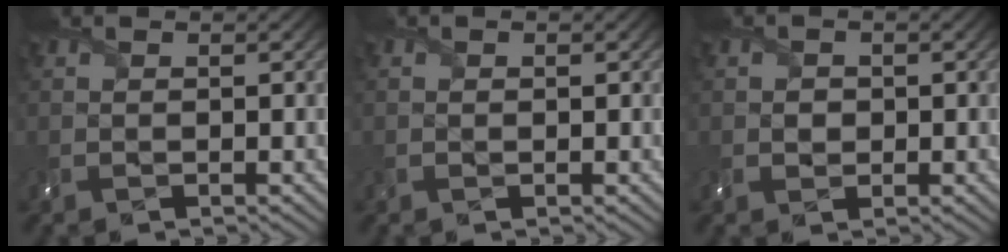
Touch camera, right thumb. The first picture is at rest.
{"total": 0.0}
{"total": 1.4, "force": [-0.1, 1.3, 0.5], "torque": [-0.012, -0.004, -0.004]}